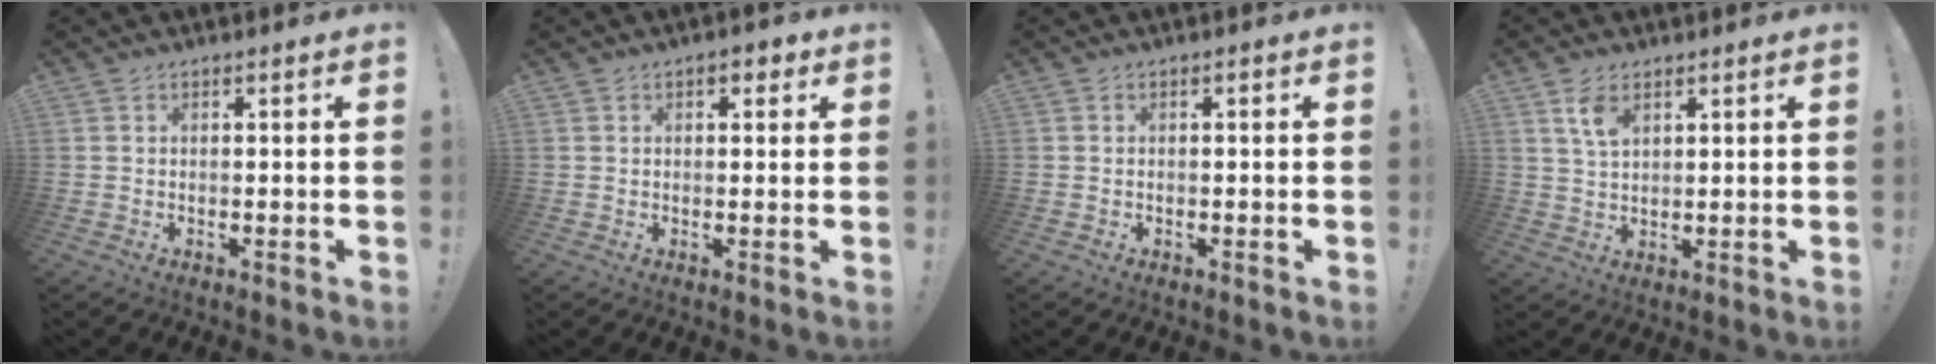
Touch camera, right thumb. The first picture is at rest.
{"total": 2.9, "force": [1.1, 1.8, 1.9], "torque": [-0.016, 0.000, 0.015]}
{"total": 0.7, "force": [-0.6, 0.3, 0.1], "torque": [-0.008, 0.004, -0.010]}
{"total": 5.9, "force": [3.2, 3.4, 3.6], "torque": [-0.055, -0.014, 0.058]}